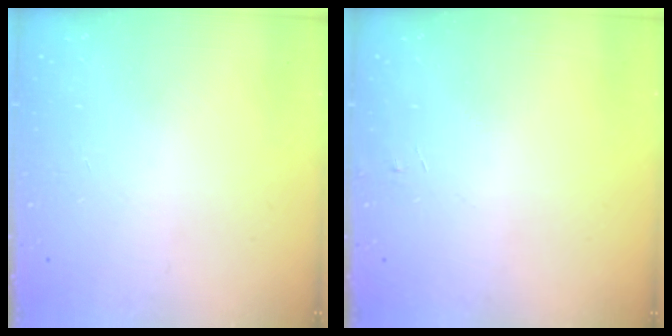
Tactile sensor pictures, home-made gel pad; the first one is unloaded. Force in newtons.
{"total": 3.3, "press": 3.3, "slide": 0.3}